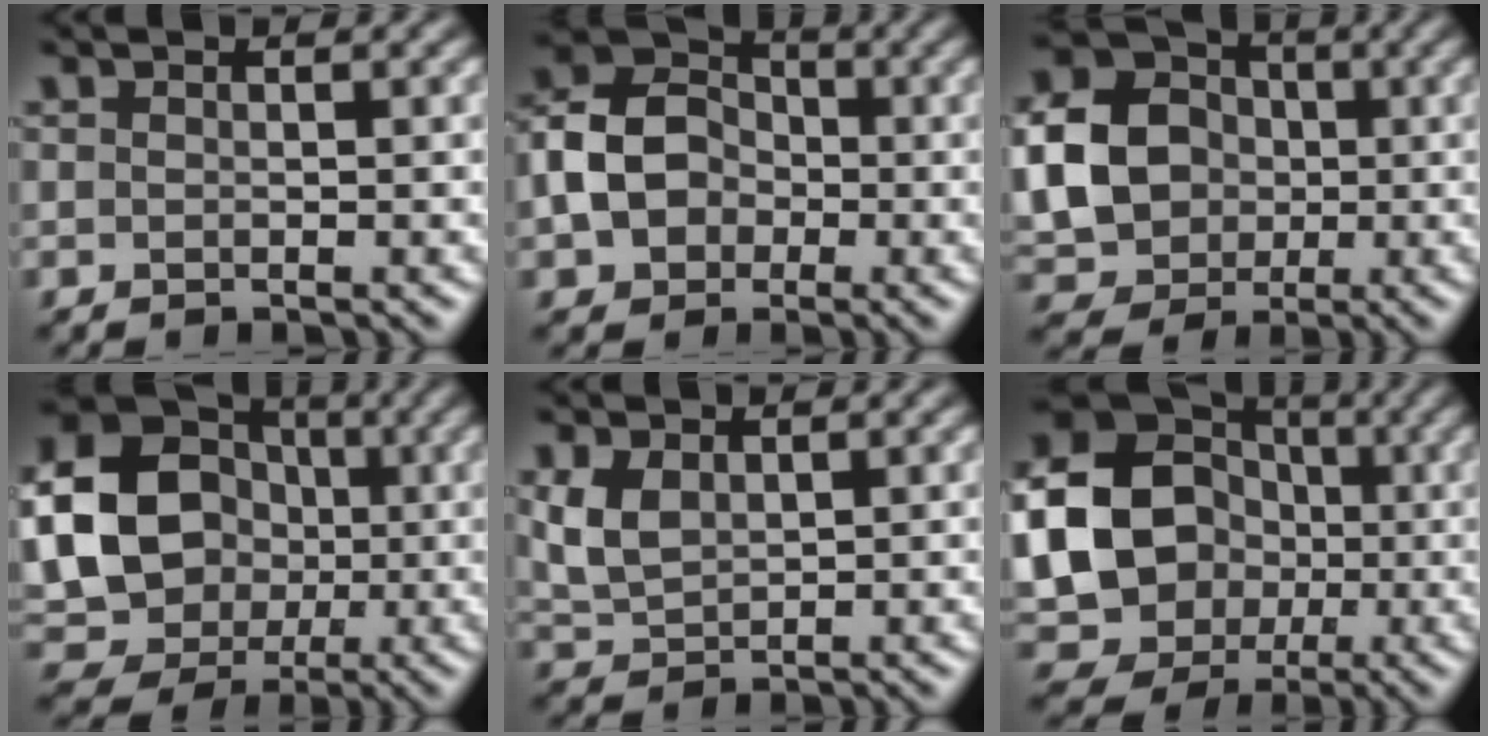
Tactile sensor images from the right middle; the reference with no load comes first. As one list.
[{"total": 6.9, "force": [-1.2, 5.6, 3.9], "torque": [-0.084, 0.006, -0.034]}, {"total": 9.5, "force": [-0.1, 8.1, 4.9], "torque": [-0.129, -0.003, -0.011]}, {"total": 18.4, "force": [0.7, 16.5, 8.0], "torque": [-0.213, 0.025, -0.027]}, {"total": 3.1, "force": [1.0, 2.1, 2.1], "torque": [-0.056, 0.001, 0.026]}, {"total": 20.0, "force": [-0.3, 18.5, 7.6], "torque": [-0.209, 0.011, -0.051]}]